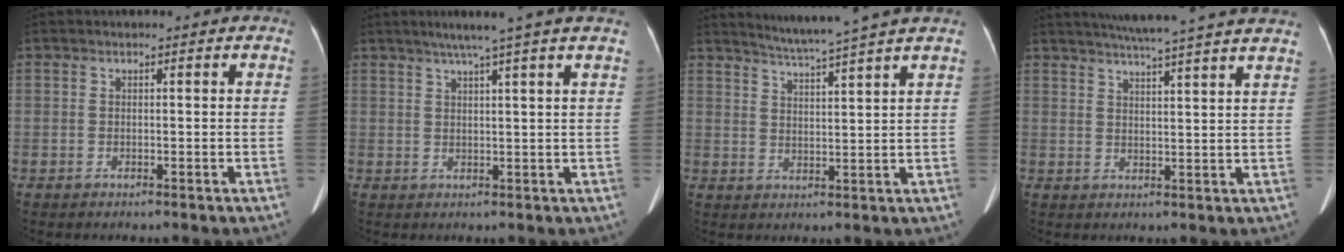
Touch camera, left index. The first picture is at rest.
{"total": 6.8, "force": [5.0, -1.6, 4.4], "torque": [-0.062, 0.016, 0.067]}
{"total": 7.9, "force": [6.9, -2.0, 3.2], "torque": [-0.057, 0.001, 0.107]}
{"total": 17.3, "force": [15.1, -1.0, 8.3], "torque": [-0.136, 0.001, 0.192]}